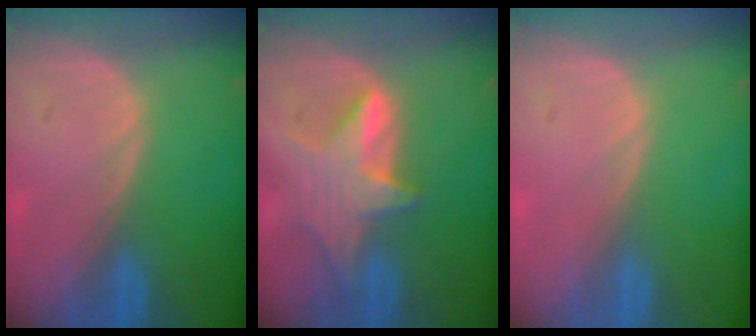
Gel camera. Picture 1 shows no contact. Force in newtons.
{"total": 6.3, "press": 6.2, "slide": 0.8}
{"total": 0.0}